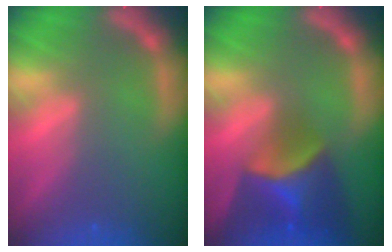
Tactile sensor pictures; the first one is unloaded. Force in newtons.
{"total": 7.9}